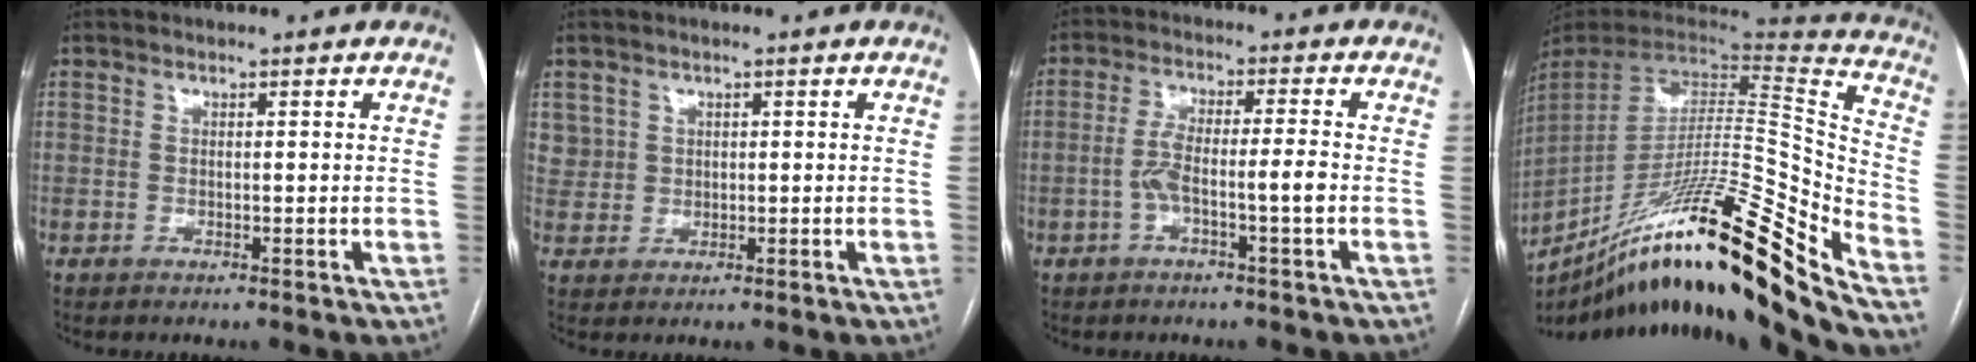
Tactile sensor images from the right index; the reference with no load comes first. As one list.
[{"total": 3.3, "force": [1.5, 3.0, -0.1], "torque": [0.018, 0.009, 0.027]}, {"total": 5.4, "force": [-1.7, 0.3, 5.1], "torque": [-0.105, 0.019, -0.028]}, {"total": 31.9, "force": [-22.3, 0.8, 22.7], "torque": [-0.321, -0.031, -0.363]}]